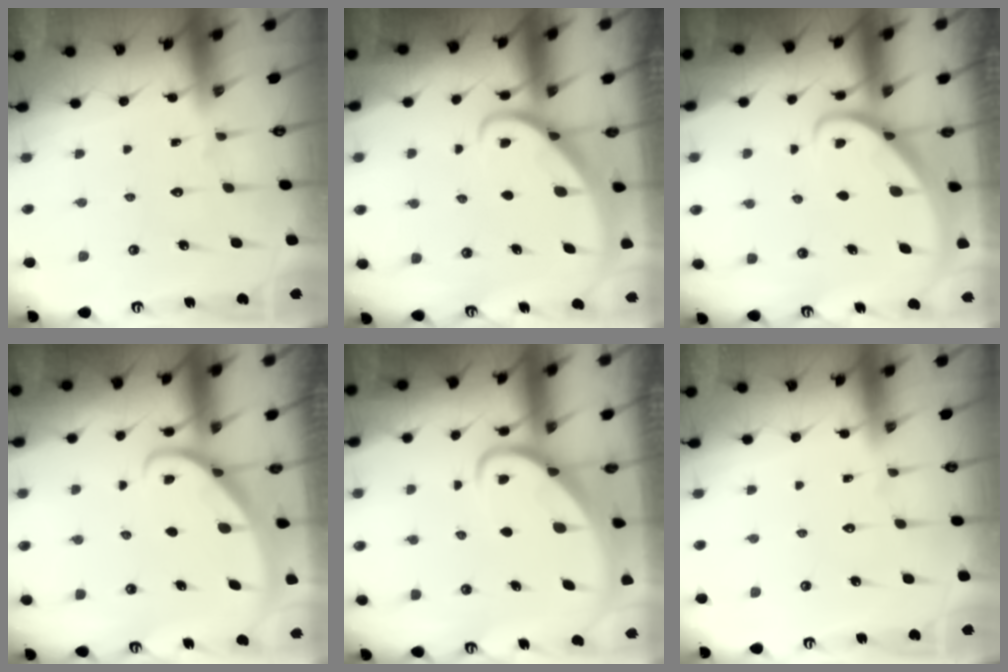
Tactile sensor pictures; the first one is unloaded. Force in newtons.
{"total": 2.9, "press": 2.9, "slide": 0.2}
{"total": 2.7, "press": 2.7, "slide": 0.3}
{"total": 2.6, "press": 2.6, "slide": 0.1}
{"total": 3.1, "press": 3.1, "slide": 0.2}
{"total": 0.0}